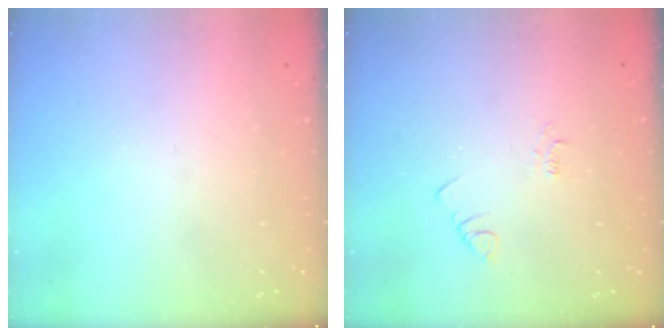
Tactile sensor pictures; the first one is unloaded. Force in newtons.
{"total": 2.1, "press": 2.1, "slide": 0.4}